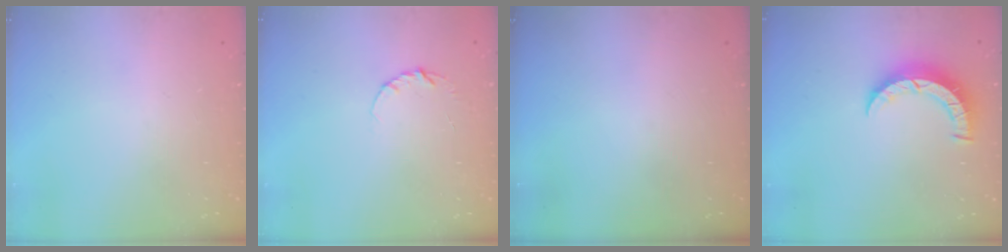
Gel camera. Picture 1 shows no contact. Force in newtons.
{"total": 3.5, "press": 3.4, "slide": 0.4}
{"total": 0.0}
{"total": 7.1, "press": 7.0, "slide": 0.8}